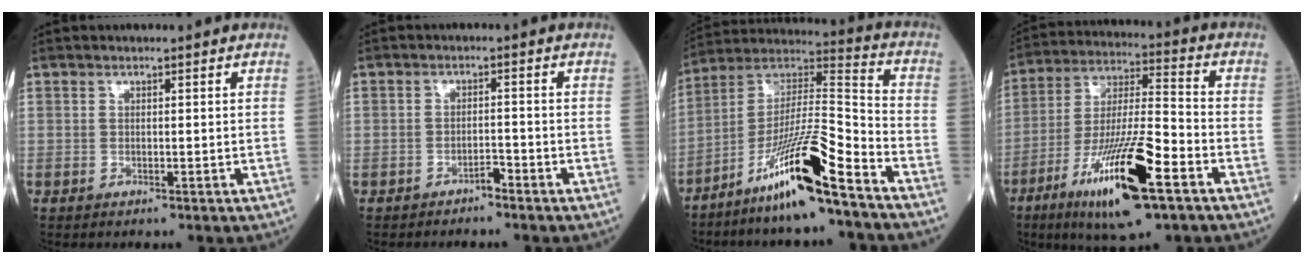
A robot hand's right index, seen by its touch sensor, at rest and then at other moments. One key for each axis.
{"total": 1.7, "fx": -1.5, "fy": 0.5, "fz": 0.6, "tx": -0.002, "ty": 0.004, "tz": -0.024}
{"total": 15.6, "fx": -10.1, "fy": 0.5, "fz": 11.9, "tx": -0.225, "ty": -0.003, "tz": -0.182}
{"total": 18.0, "fx": -8.9, "fy": 2.3, "fz": 15.5, "tx": -0.300, "ty": -0.030, "tz": -0.155}